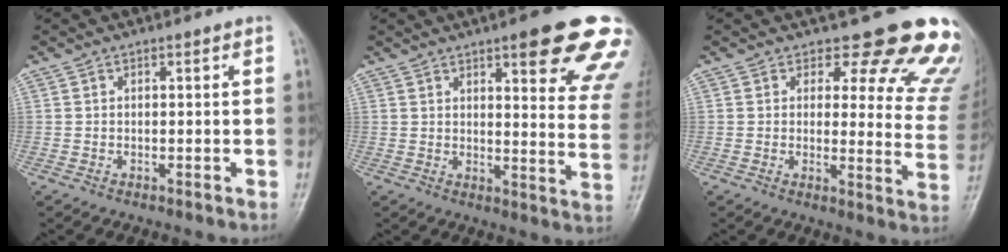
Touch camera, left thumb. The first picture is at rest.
{"total": 18.7, "force": [11.1, 4.3, 14.4], "torque": [-0.146, -0.044, 0.126]}
{"total": 16.2, "force": [13.6, 6.4, 6.0], "torque": [-0.008, -0.108, 0.128]}